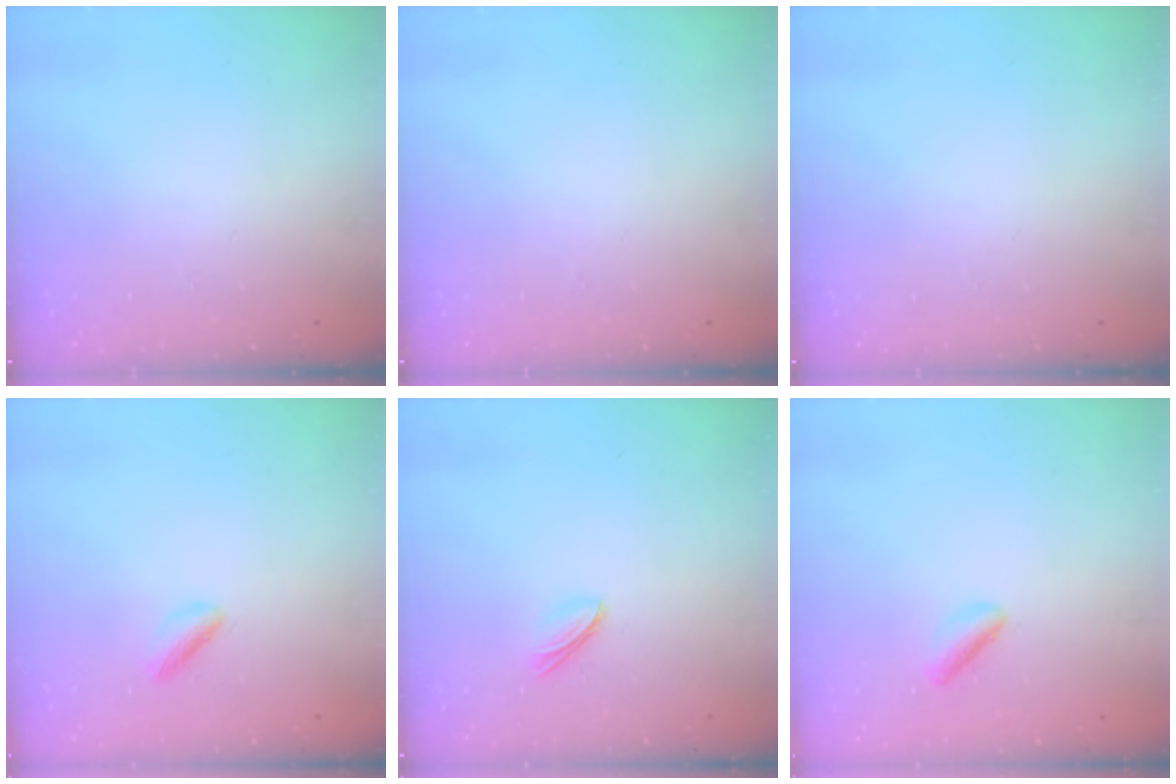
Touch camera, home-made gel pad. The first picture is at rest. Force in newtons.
{"total": 0.0}
{"total": 0.0}
{"total": 3.2, "press": 3.1, "slide": 0.8}
{"total": 3.7, "press": 3.7, "slide": 0.7}
{"total": 2.0, "press": 2.0, "slide": 0.3}